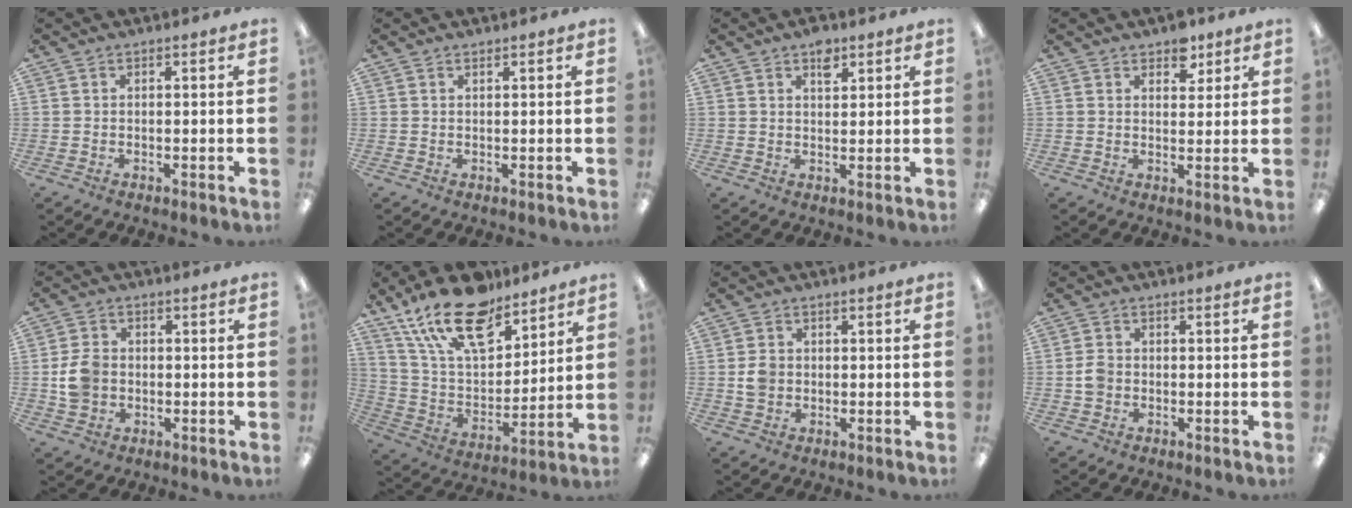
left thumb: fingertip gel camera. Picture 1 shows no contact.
{"total": 0.5, "force": [0.5, 0.2, 0.1], "torque": [-0.003, 0.000, 0.010]}
{"total": 4.4, "force": [2.7, 2.4, 2.5], "torque": [-0.021, -0.011, 0.042]}
{"total": 5.2, "force": [3.7, 3.0, 2.0], "torque": [-0.008, -0.018, 0.061]}
{"total": 6.9, "force": [-0.6, 5.9, 3.6], "torque": [-0.074, 0.011, -0.009]}
{"total": 20.7, "force": [14.2, 10.1, 11.0], "torque": [-0.205, -0.075, 0.257]}
{"total": 3.8, "force": [-0.1, 3.3, 1.8], "torque": [-0.026, 0.003, -0.002]}
{"total": 3.2, "force": [-0.6, 2.7, 1.6], "torque": [-0.028, 0.006, -0.010]}